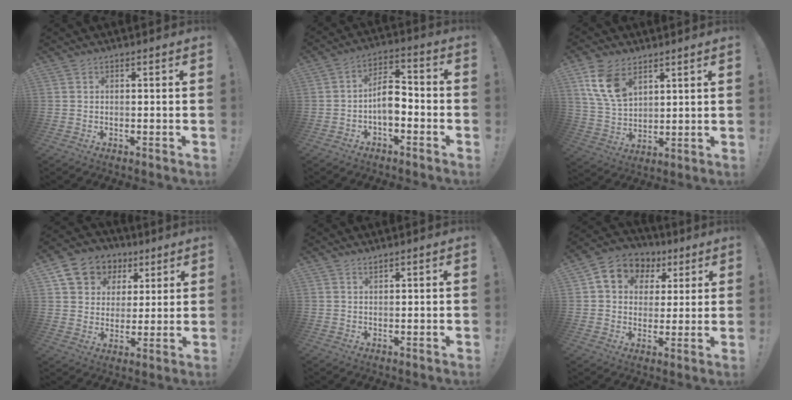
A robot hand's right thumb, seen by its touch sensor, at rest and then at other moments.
{"total": 8.8, "force": [-2.6, 5.0, 6.8], "torque": [-0.119, 0.018, -0.048]}
{"total": 12.8, "force": [6.7, 8.3, 7.0], "torque": [-0.139, -0.020, 0.136]}
{"total": 11.9, "force": [5.9, 9.5, 4.1], "torque": [-0.056, -0.036, 0.119]}
{"total": 1.1, "force": [0.9, 0.1, 0.5], "torque": [-0.008, -0.002, 0.017]}
{"total": 10.5, "force": [4.3, 8.6, 4.2], "torque": [-0.060, -0.018, 0.085]}